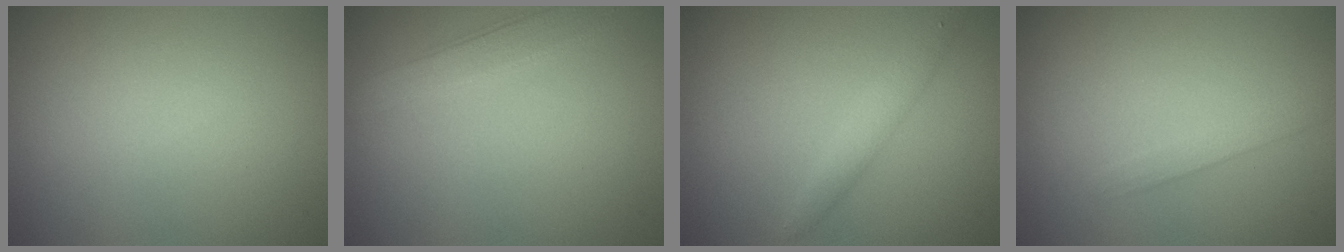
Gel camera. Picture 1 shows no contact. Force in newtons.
{"total": 2.9, "press": 2.9, "slide": 0.2}
{"total": 1.8, "press": 1.8, "slide": 0.1}
{"total": 1.1, "press": 1.1, "slide": 0.0}